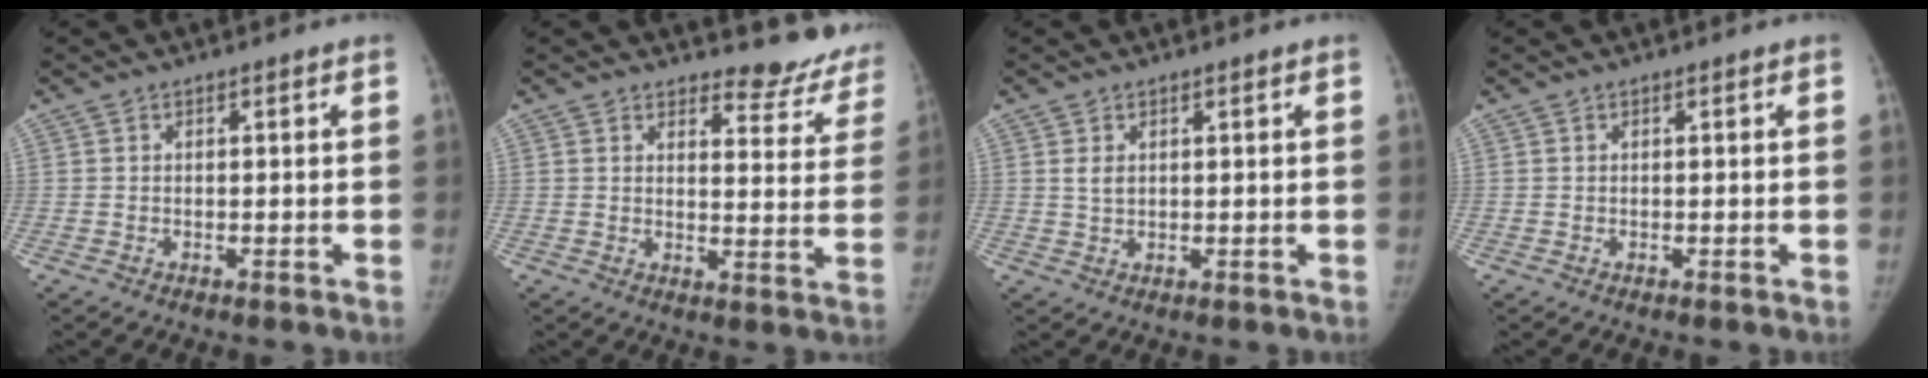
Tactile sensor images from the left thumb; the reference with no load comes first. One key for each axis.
{"total": 10.9, "fx": 10.2, "fy": 3.7, "fz": 1.3, "tx": 0.026, "ty": -0.097, "tz": 0.100}
{"total": 2.2, "fx": 1.0, "fy": 1.3, "fz": 1.4, "tx": -0.021, "ty": -0.007, "tz": 0.023}
{"total": 0.0}